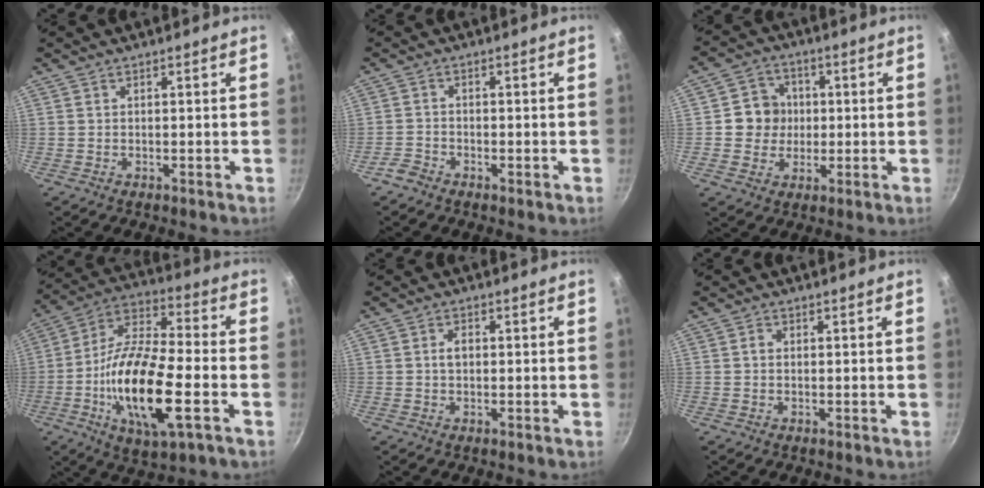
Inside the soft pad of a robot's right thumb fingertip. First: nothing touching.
{"total": 2.4, "force": [-1.9, 1.2, 0.7], "torque": [-0.016, 0.014, -0.040]}
{"total": 7.5, "force": [0.4, 7.1, 2.4], "torque": [0.002, 0.009, -0.005]}
{"total": 20.8, "force": [-5.5, 7.3, 18.6], "torque": [-0.349, 0.021, -0.115]}
{"total": 2.1, "force": [0.1, 1.5, 1.5], "torque": [-0.019, 0.007, 0.000]}
{"total": 1.0, "force": [0.1, 0.8, 0.6], "torque": [-0.009, 0.005, 0.002]}